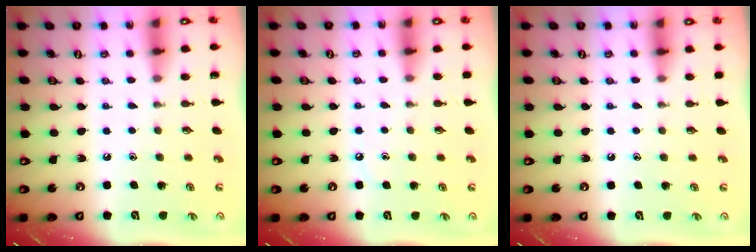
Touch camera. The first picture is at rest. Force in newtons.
{"total": 3.3, "press": 3.3, "slide": 0.5}
{"total": 3.4, "press": 3.4, "slide": 0.6}